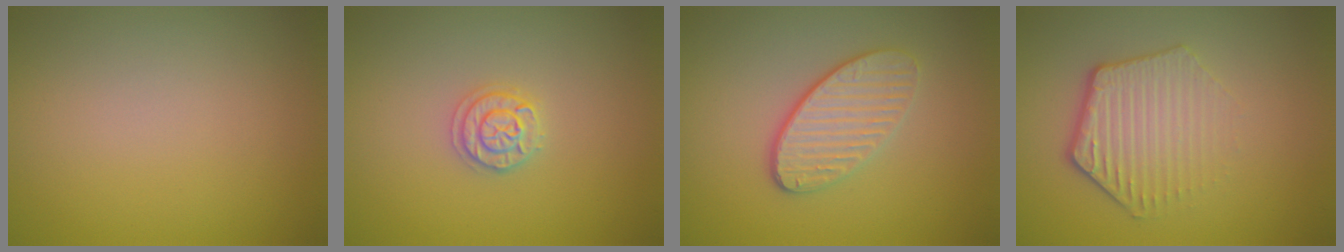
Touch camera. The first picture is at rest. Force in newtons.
{"total": 1.9, "press": 1.8, "slide": 0.3}
{"total": 3.6, "press": 3.1, "slide": 1.9}
{"total": 4.1, "press": 3.2, "slide": 2.6}